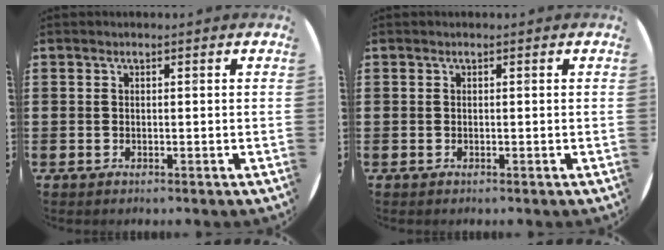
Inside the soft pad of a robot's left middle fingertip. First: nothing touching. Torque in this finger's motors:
{"motor_torque": [0.51, -0.45, 0.00, 0.02]}